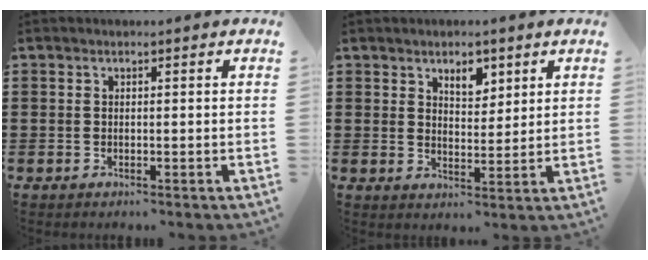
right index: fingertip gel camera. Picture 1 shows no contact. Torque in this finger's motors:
{"motor_torque": [0.22, -0.14, 0.09, 0.02]}